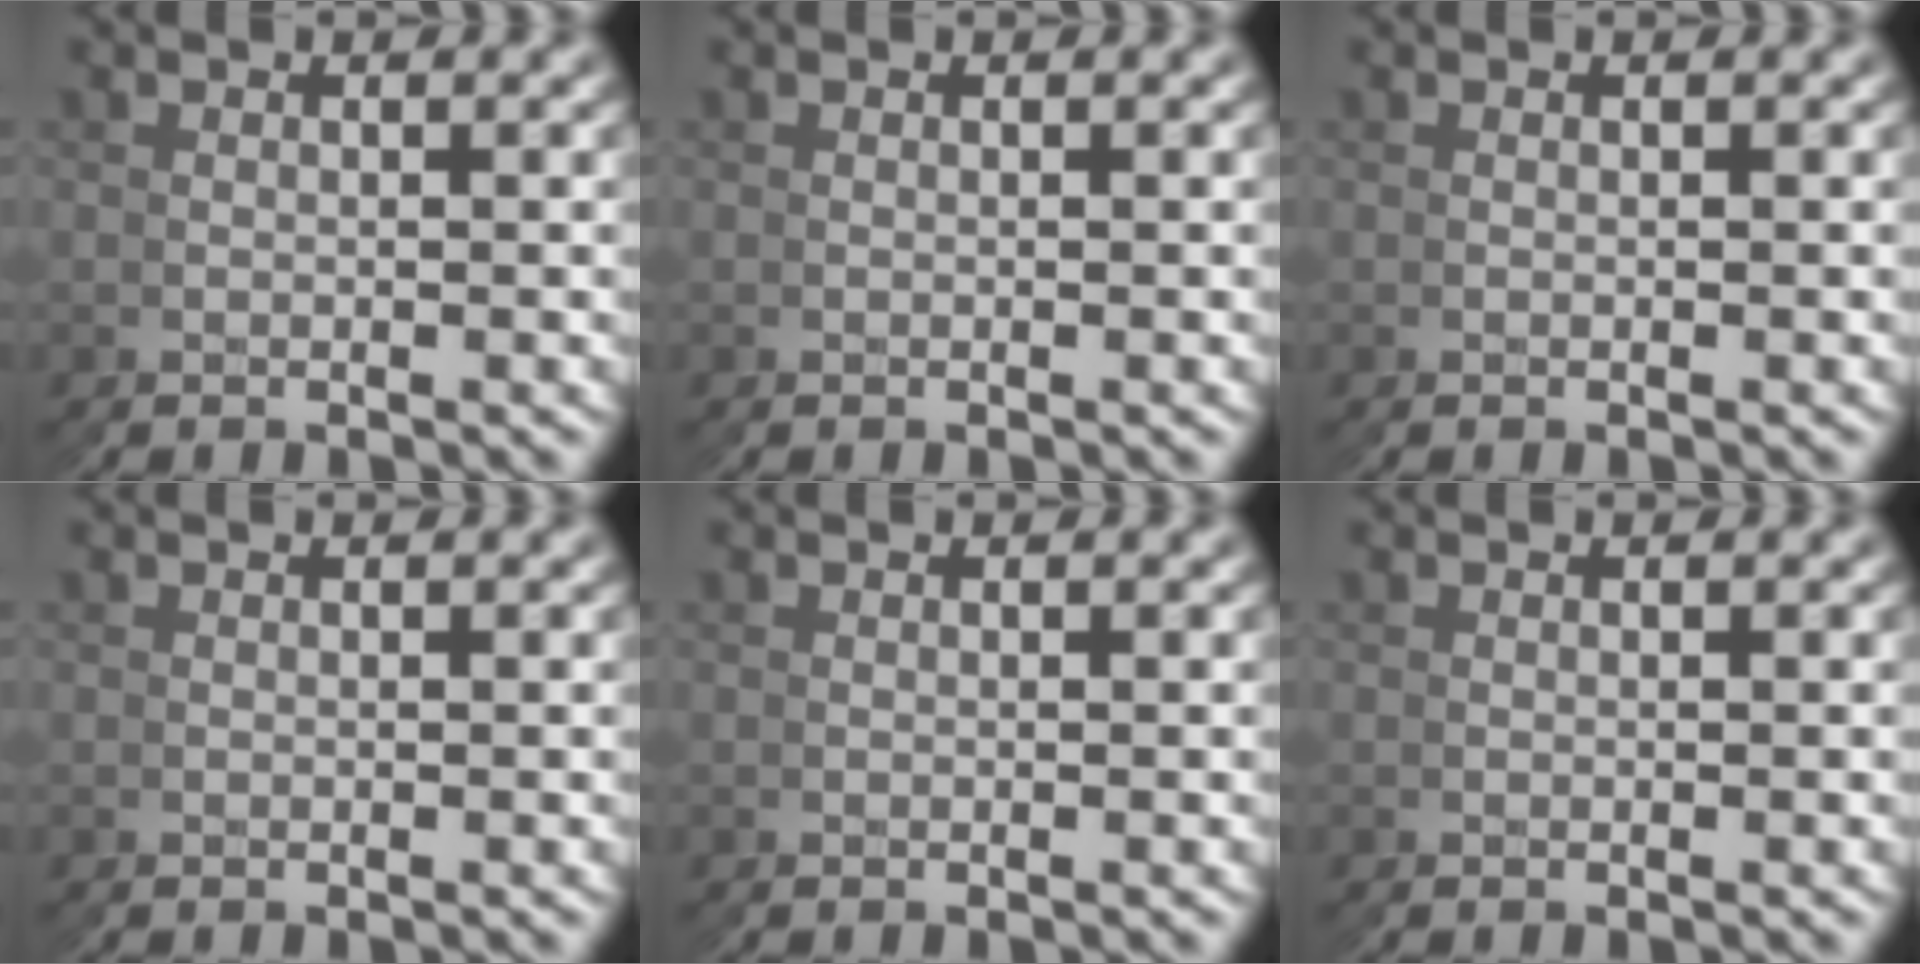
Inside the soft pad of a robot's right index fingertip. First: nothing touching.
{"total": 0.0}
{"total": 0.0}
{"total": 0.0}
{"total": 0.0}
{"total": 0.0}